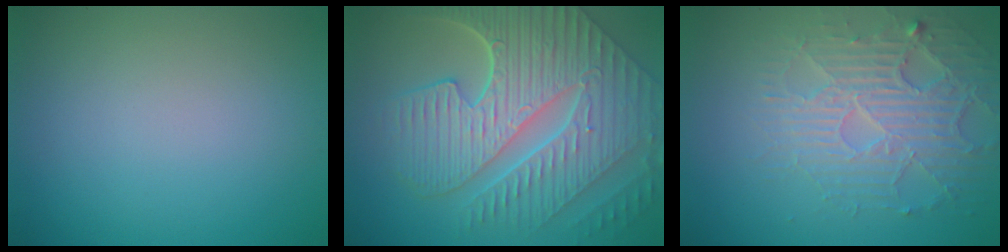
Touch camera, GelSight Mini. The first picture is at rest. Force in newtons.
{"total": 10.6, "press": 7.3, "slide": 7.7}
{"total": 4.6, "press": 4.0, "slide": 2.2}